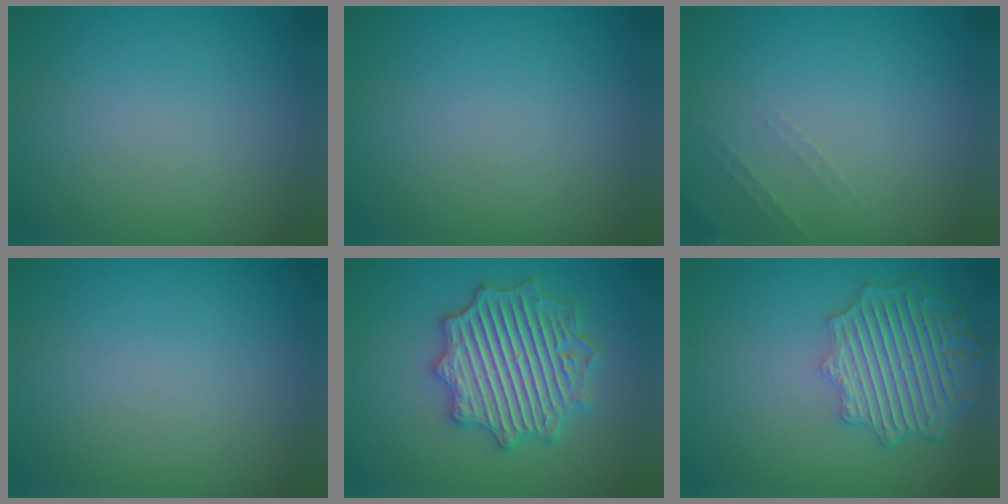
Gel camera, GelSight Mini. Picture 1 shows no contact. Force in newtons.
{"total": 0.0}
{"total": 0.9, "press": 0.9, "slide": 0.3}
{"total": 0.0}
{"total": 6.6, "press": 6.5, "slide": 1.0}
{"total": 6.3, "press": 5.1, "slide": 3.7}